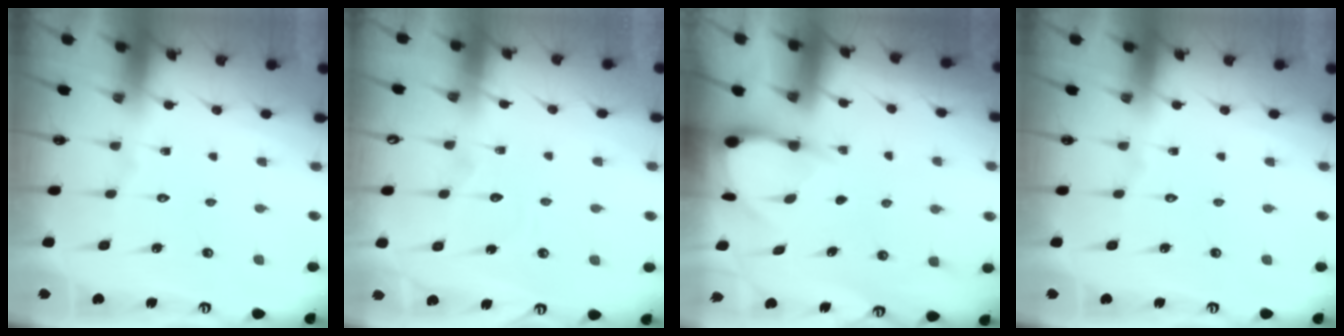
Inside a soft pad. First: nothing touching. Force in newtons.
{"total": 5.0, "press": 5.0, "slide": 0.4}
{"total": 3.3, "press": 3.3, "slide": 0.4}
{"total": 0.0}